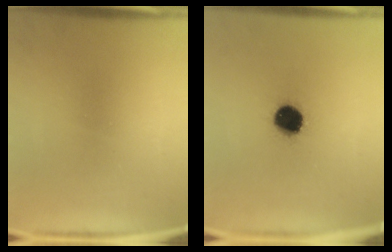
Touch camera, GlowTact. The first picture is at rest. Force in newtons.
{"total": 10.6}